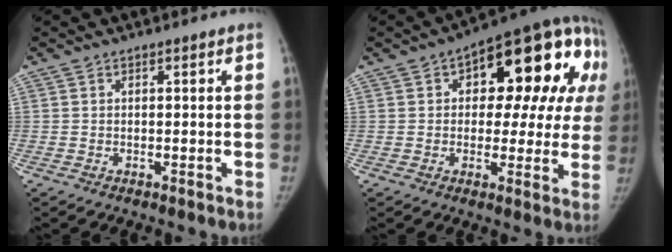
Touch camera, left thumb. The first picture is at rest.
{"total": 23.4, "force": [6.3, 11.7, 19.2], "torque": [-0.205, 0.028, 0.077]}